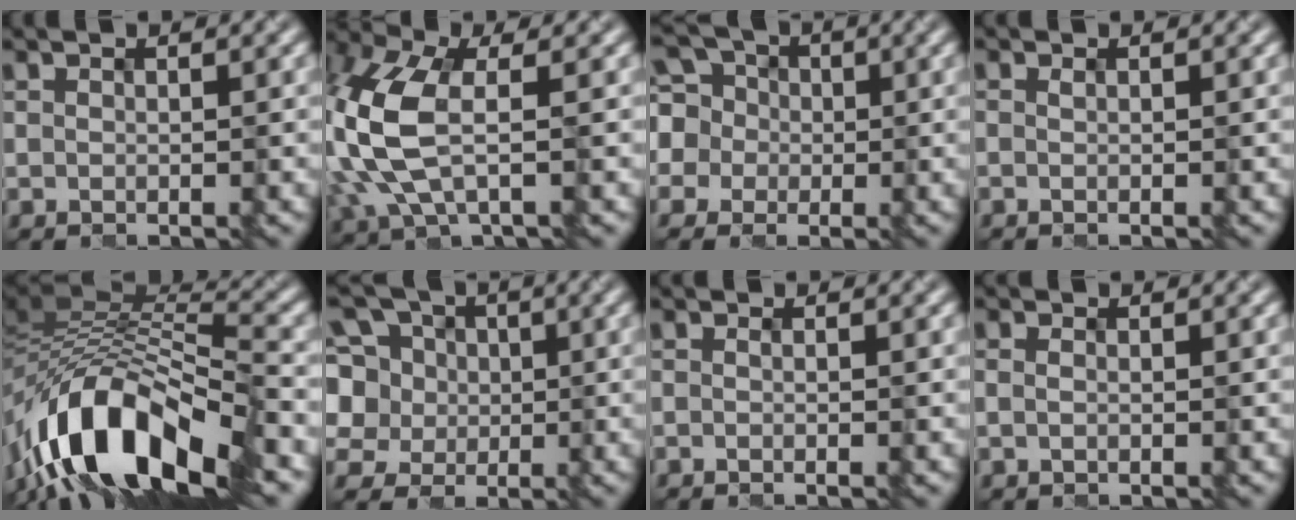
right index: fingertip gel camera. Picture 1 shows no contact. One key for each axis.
{"total": 7.5, "fx": -1.0, "fy": 3.9, "fz": 6.3, "tx": -0.207, "ty": -0.007, "tz": 0.001}
{"total": 6.0, "fx": 0.8, "fy": 5.8, "fz": 1.6, "tx": -0.053, "ty": 0.032, "tz": 0.008}
{"total": 1.2, "fx": -0.9, "fy": -0.6, "fz": -0.6, "tx": 0.000, "ty": -0.006, "tz": 0.000}
{"total": 14.6, "fx": -9.9, "fy": 5.4, "fz": 9.4, "tx": -0.196, "ty": 0.000, "tz": -0.159}
{"total": 7.6, "fx": 0.9, "fy": 7.0, "fz": 2.8, "tx": -0.095, "ty": 0.016, "tz": 0.022}
{"total": 1.4, "fx": -1.1, "fy": -0.6, "fz": -0.5, "tx": -0.004, "ty": -0.006, "tz": -0.007}
{"total": 1.4, "fx": -1.0, "fy": -0.7, "fz": -0.7, "tx": -0.003, "ty": -0.010, "tz": 0.003}